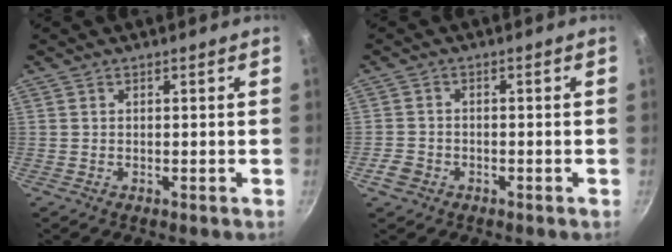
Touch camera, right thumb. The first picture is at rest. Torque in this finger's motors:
{"motor_torque": [0.49, -0.16, 0.23, -0.41, 0.00]}